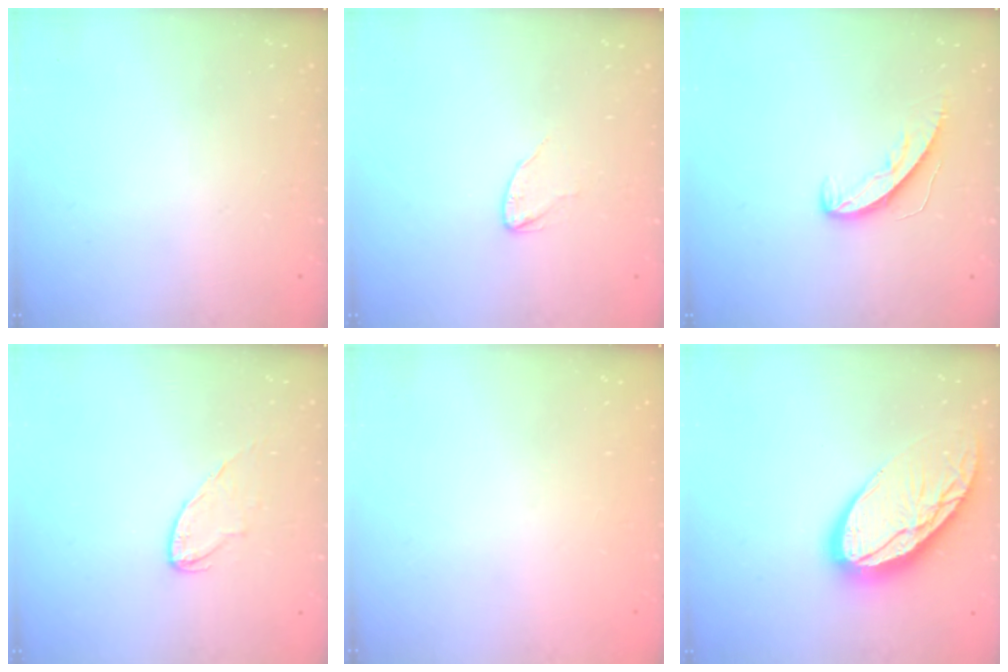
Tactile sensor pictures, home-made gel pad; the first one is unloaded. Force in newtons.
{"total": 2.7, "press": 2.7, "slide": 0.2}
{"total": 6.8, "press": 6.8, "slide": 0.5}
{"total": 6.5, "press": 6.4, "slide": 0.6}
{"total": 0.0}
{"total": 18.5, "press": 18.4, "slide": 1.6}